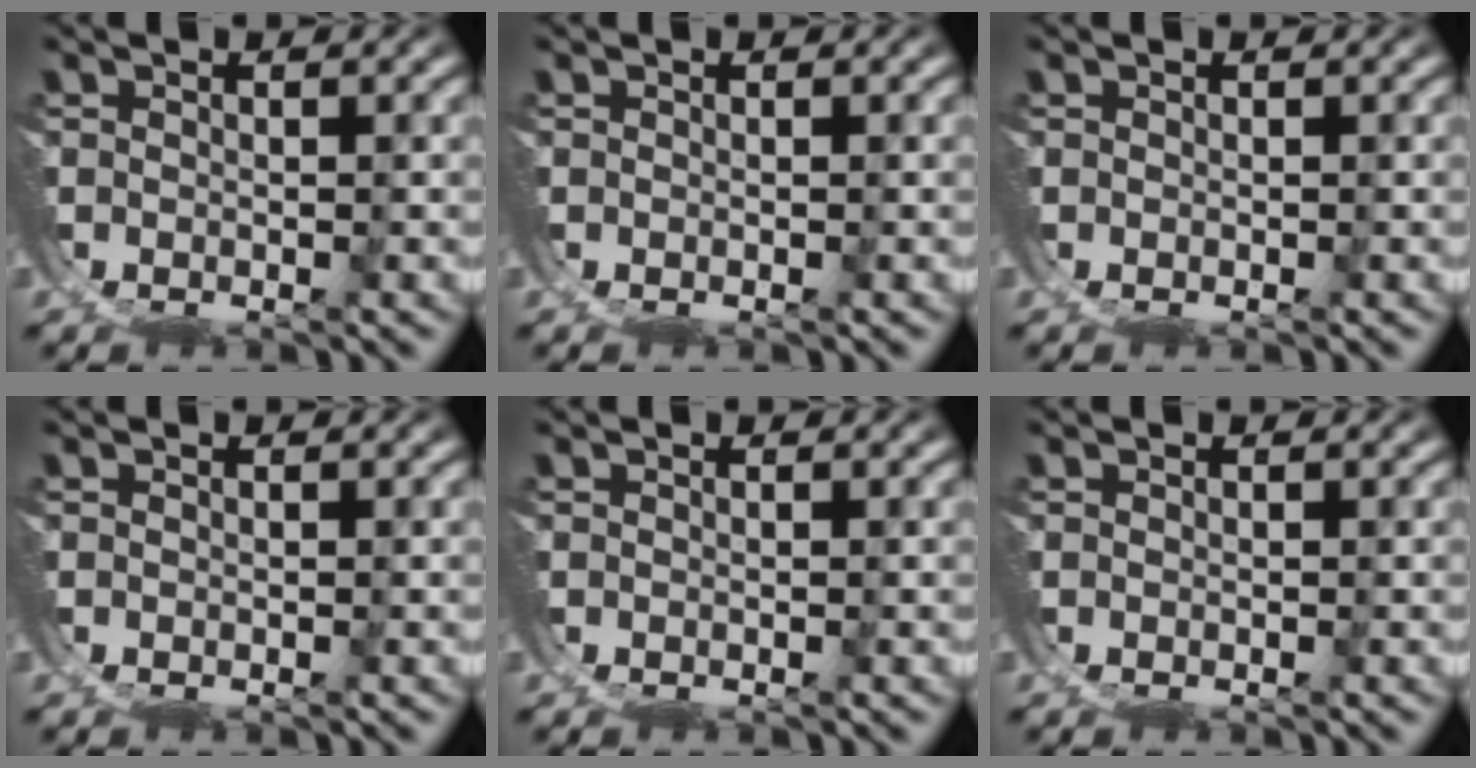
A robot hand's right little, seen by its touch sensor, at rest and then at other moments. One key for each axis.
{"total": 0.0}
{"total": 0.0}
{"total": 0.0}
{"total": 0.0}
{"total": 0.0}